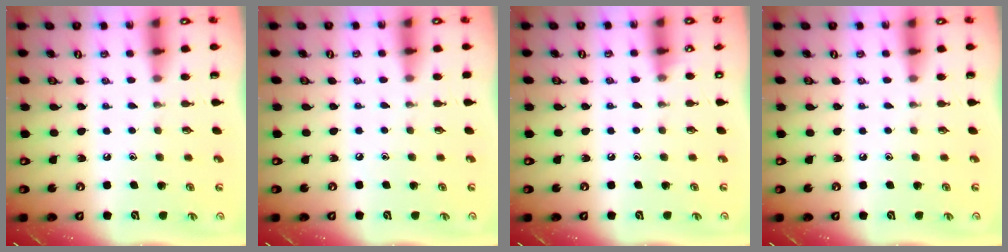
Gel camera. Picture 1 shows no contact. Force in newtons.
{"total": 2.5, "press": 2.5, "slide": 0.4}
{"total": 2.9, "press": 2.9, "slide": 0.4}
{"total": 0.0}